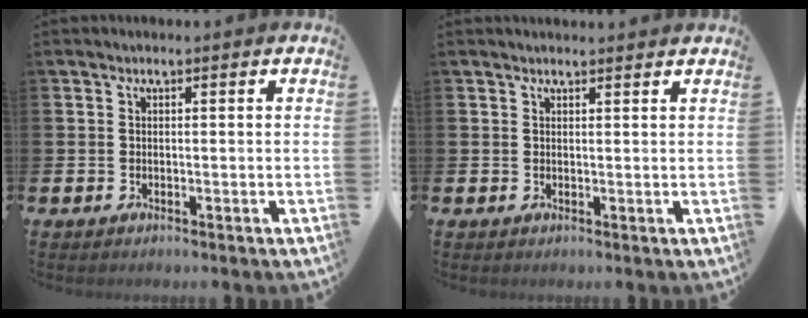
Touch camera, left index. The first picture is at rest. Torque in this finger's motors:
{"motor_torque": [0.36, -1.78, -0.01, 0.00]}